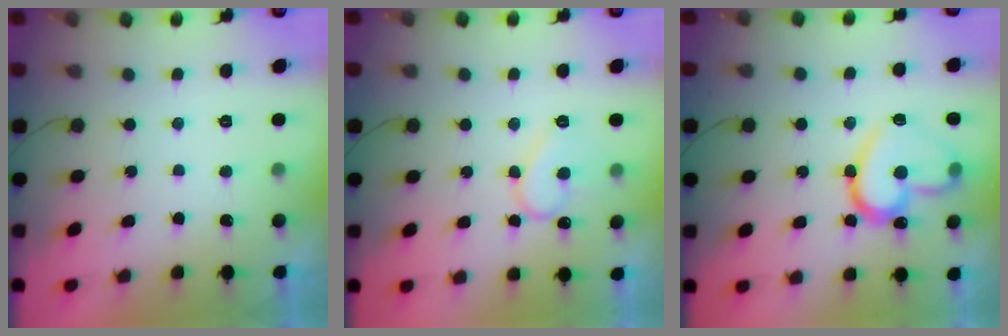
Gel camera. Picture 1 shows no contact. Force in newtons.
{"total": 10.2, "press": 10.1, "slide": 0.9}
{"total": 18.6, "press": 18.5, "slide": 2.0}